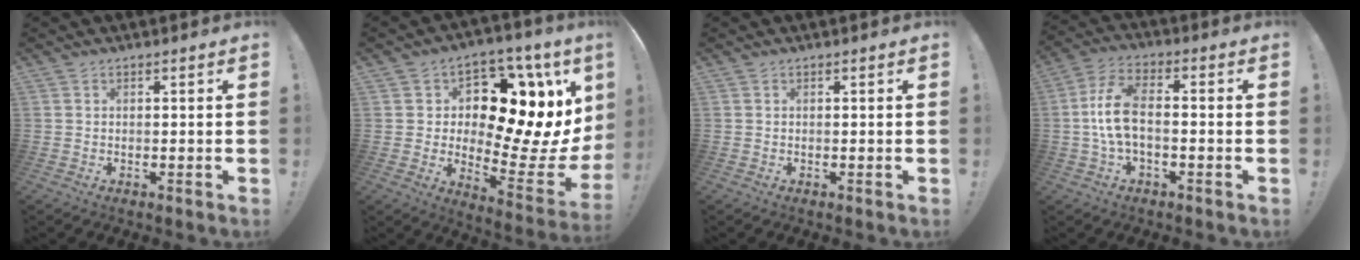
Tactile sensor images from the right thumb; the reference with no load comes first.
{"total": 13.8, "force": [1.6, 7.8, 11.3], "torque": [-0.139, -0.033, 0.029]}
{"total": 0.0}
{"total": 10.4, "force": [-1.2, 4.7, 9.2], "torque": [-0.188, 0.010, -0.019]}